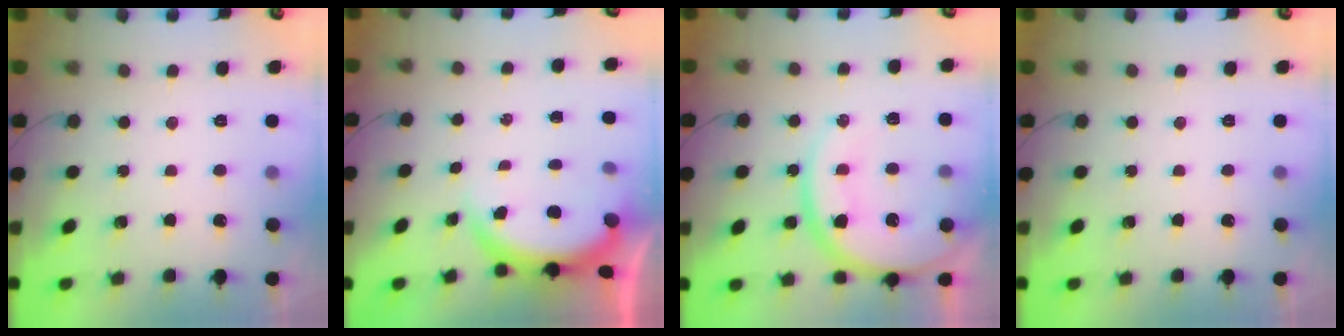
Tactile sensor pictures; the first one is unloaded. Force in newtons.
{"total": 3.9, "press": 3.9, "slide": 0.3}
{"total": 15.4, "press": 15.3, "slide": 1.7}
{"total": 0.0}